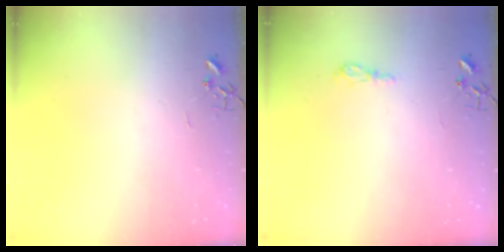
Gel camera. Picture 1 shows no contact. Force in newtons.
{"total": 6.5, "press": 6.5, "slide": 0.7}